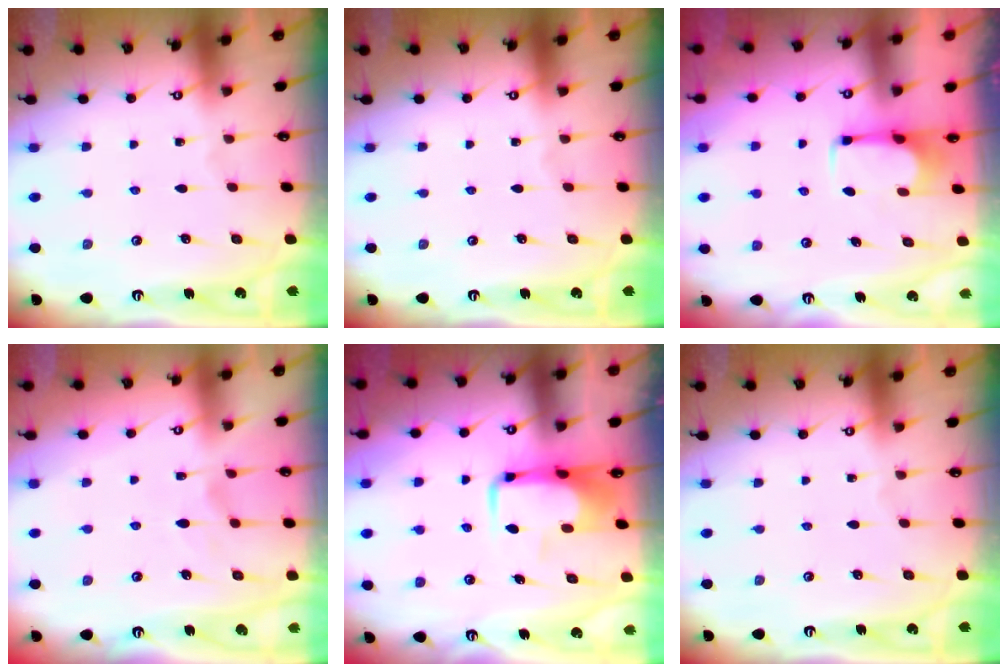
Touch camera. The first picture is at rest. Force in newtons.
{"total": 0.0}
{"total": 3.7, "press": 3.7, "slide": 0.6}
{"total": 1.5, "press": 1.3, "slide": 0.6}
{"total": 6.9, "press": 6.7, "slide": 1.6}
{"total": 0.0}